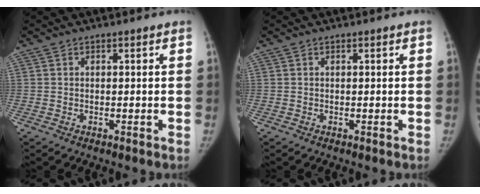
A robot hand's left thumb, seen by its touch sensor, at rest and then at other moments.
{"total": 0.0}